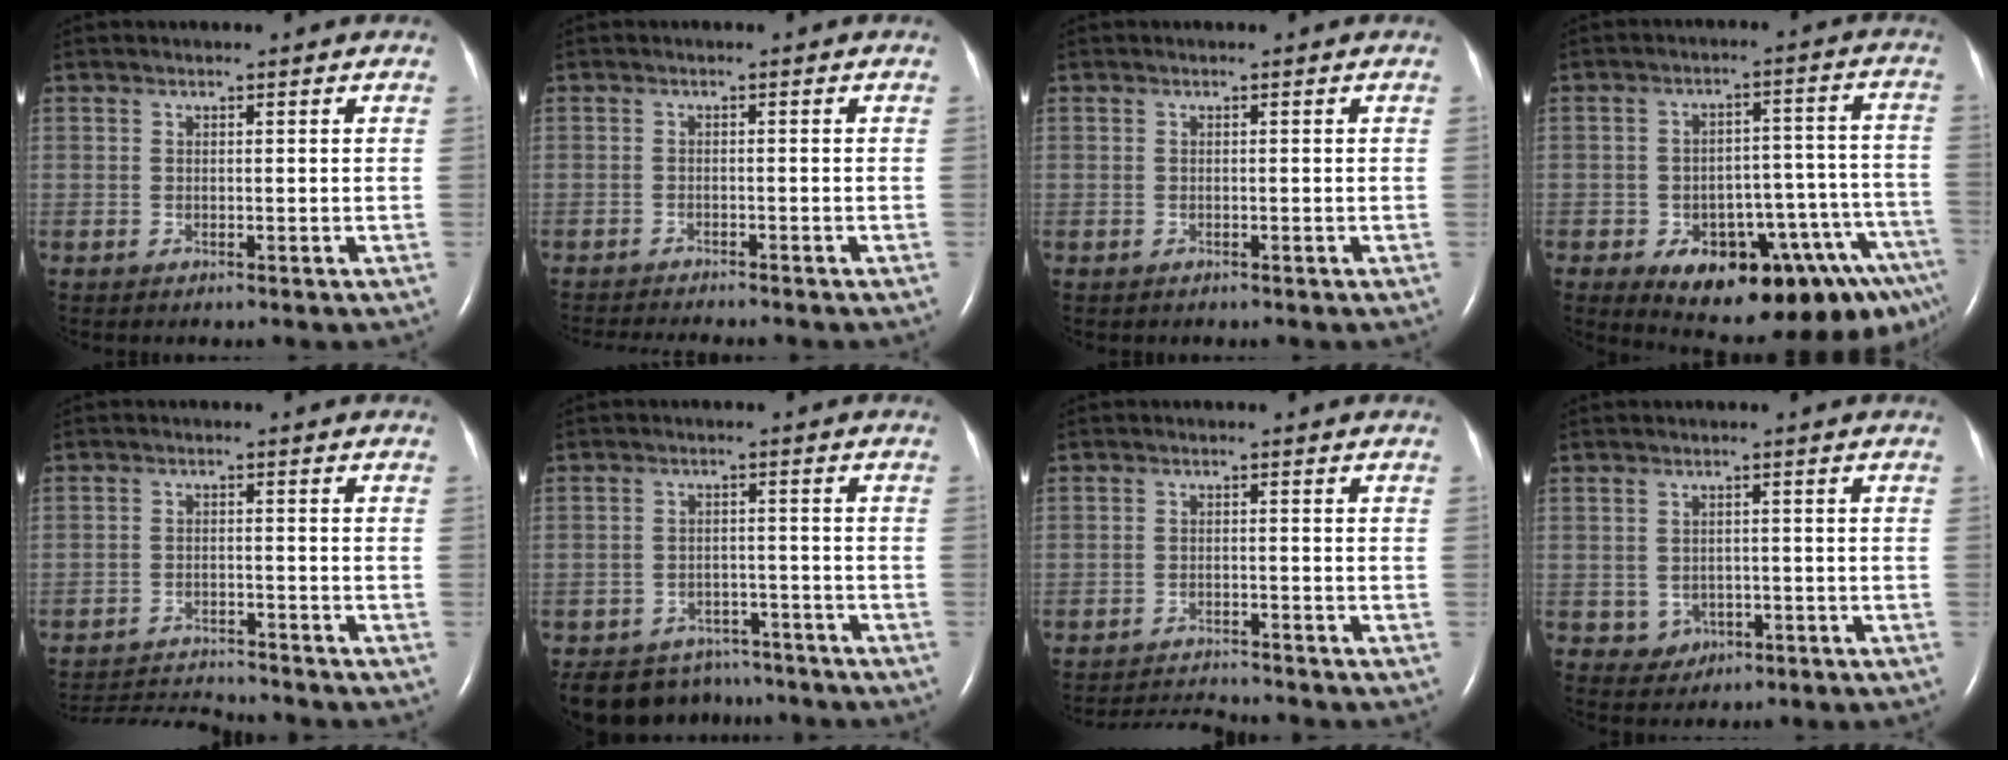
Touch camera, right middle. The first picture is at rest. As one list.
[{"total": 8.1, "force": [-7.5, 0.5, 3.1], "torque": [-0.041, -0.014, -0.110]}, {"total": 0.0}, {"total": 19.0, "force": [-11.0, 7.0, 13.9], "torque": [-0.128, 0.042, -0.146]}, {"total": 8.2, "force": [-8.1, -0.2, 0.9], "torque": [-0.020, -0.005, -0.136]}, {"total": 10.6, "force": [-9.3, 4.9, 1.3], "torque": [-0.028, 0.008, -0.123]}, {"total": 5.1, "force": [-5.1, -0.5, 0.1], "torque": [-0.008, -0.013, -0.086]}, {"total": 3.0, "force": [-0.9, 2.8, 0.8], "torque": [-0.008, 0.007, 0.000]}]